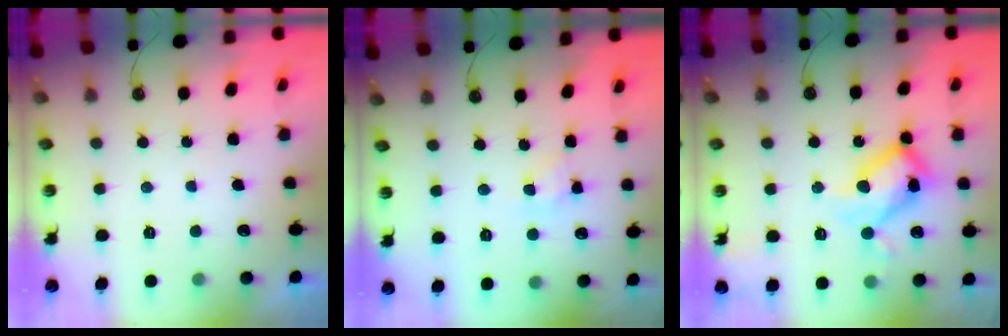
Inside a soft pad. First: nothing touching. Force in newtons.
{"total": 6.3, "press": 6.3, "slide": 0.4}
{"total": 17.9, "press": 17.8, "slide": 1.5}